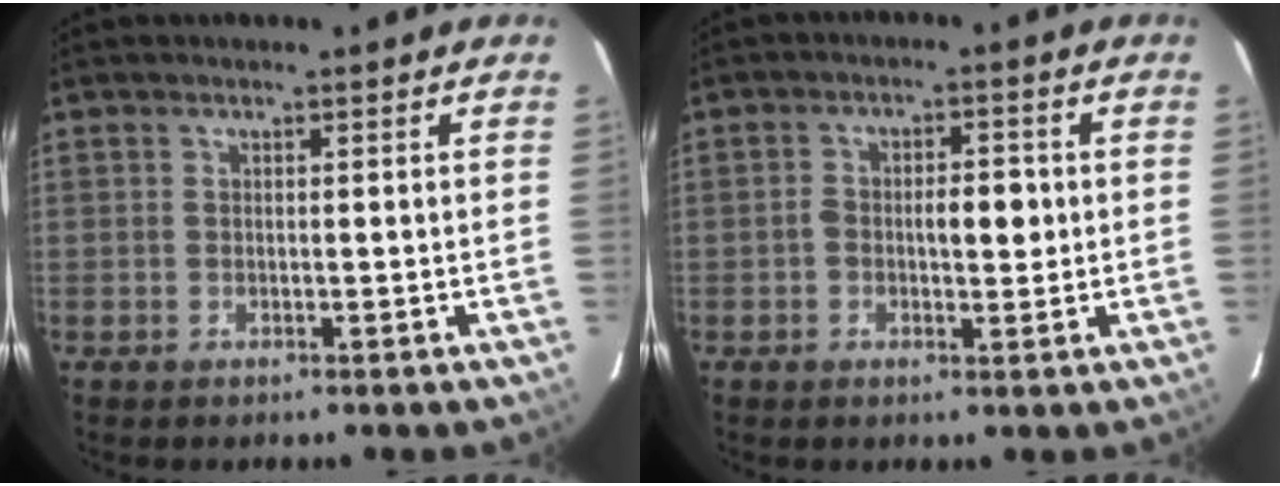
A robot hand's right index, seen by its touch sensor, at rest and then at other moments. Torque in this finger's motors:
{"motor_torque": [0.10, 0.01, 0.07, 0.04]}